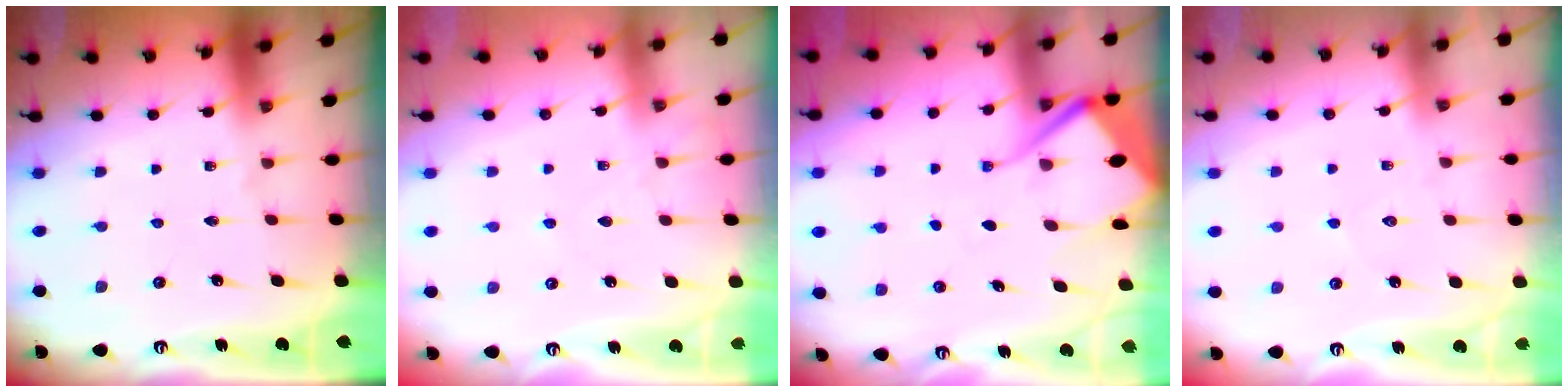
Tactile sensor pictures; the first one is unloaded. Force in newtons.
{"total": 4.4, "press": 4.4, "slide": 0.7}
{"total": 8.9, "press": 8.8, "slide": 0.7}
{"total": 4.2, "press": 4.2, "slide": 0.5}